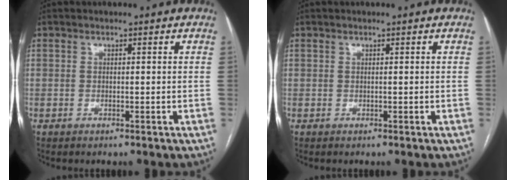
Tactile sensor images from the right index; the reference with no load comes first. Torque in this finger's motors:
{"motor_torque": [0.00, 0.00, 0.00, 0.00]}